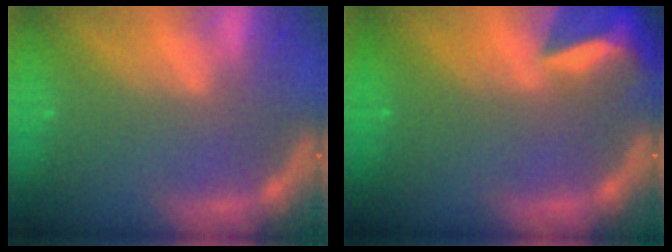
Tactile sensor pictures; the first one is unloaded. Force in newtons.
{"total": 6.9}